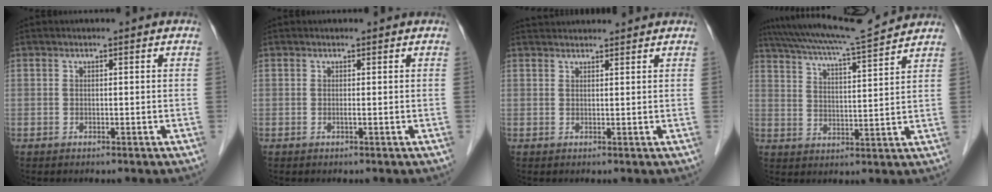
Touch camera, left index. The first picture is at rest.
{"total": 0.5, "force": [0.3, 0.2, 0.4], "torque": [-0.007, 0.002, 0.003]}
{"total": 5.8, "force": [5.6, 1.0, 1.1], "torque": [-0.007, 0.032, 0.082]}
{"total": 13.8, "force": [12.7, -0.4, 5.4], "torque": [-0.097, 0.013, 0.199]}